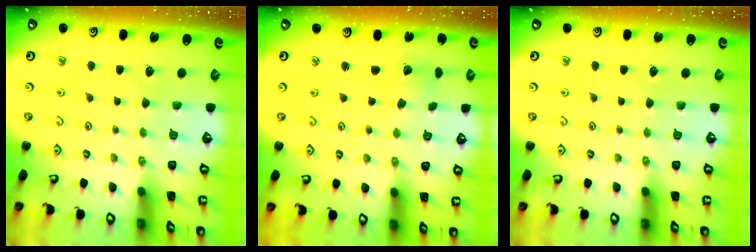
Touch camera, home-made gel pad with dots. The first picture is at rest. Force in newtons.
{"total": 1.9, "press": 1.9, "slide": 0.1}
{"total": 0.0}